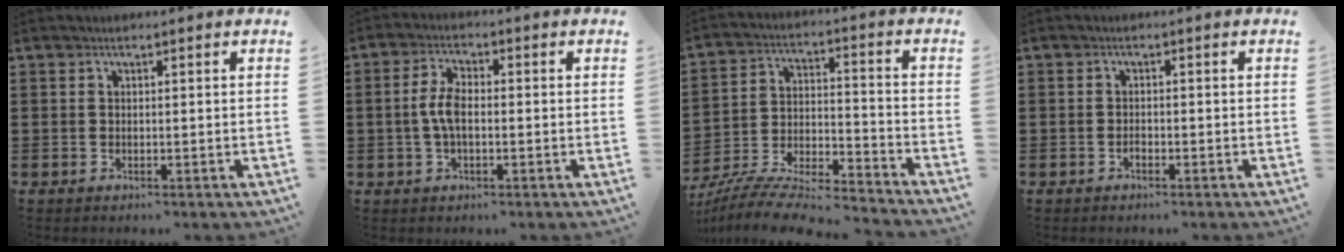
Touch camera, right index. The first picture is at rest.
{"total": 5.2, "force": [-0.4, 2.4, 4.6], "torque": [-0.113, -0.004, -0.016]}
{"total": 8.3, "force": [-7.8, 0.8, 2.7], "torque": [-0.056, 0.000, -0.158]}
{"total": 0.8, "force": [-0.6, 0.4, 0.4], "torque": [-0.011, -0.002, -0.010]}